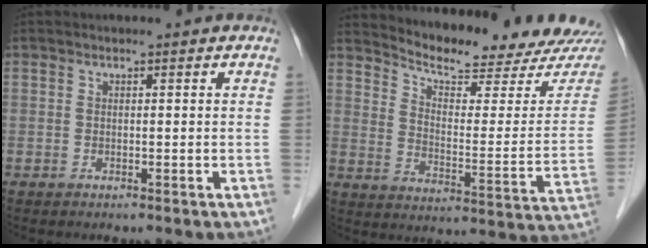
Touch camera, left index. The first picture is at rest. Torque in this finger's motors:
{"motor_torque": [0.12, -0.17, 0.15, 0.03]}